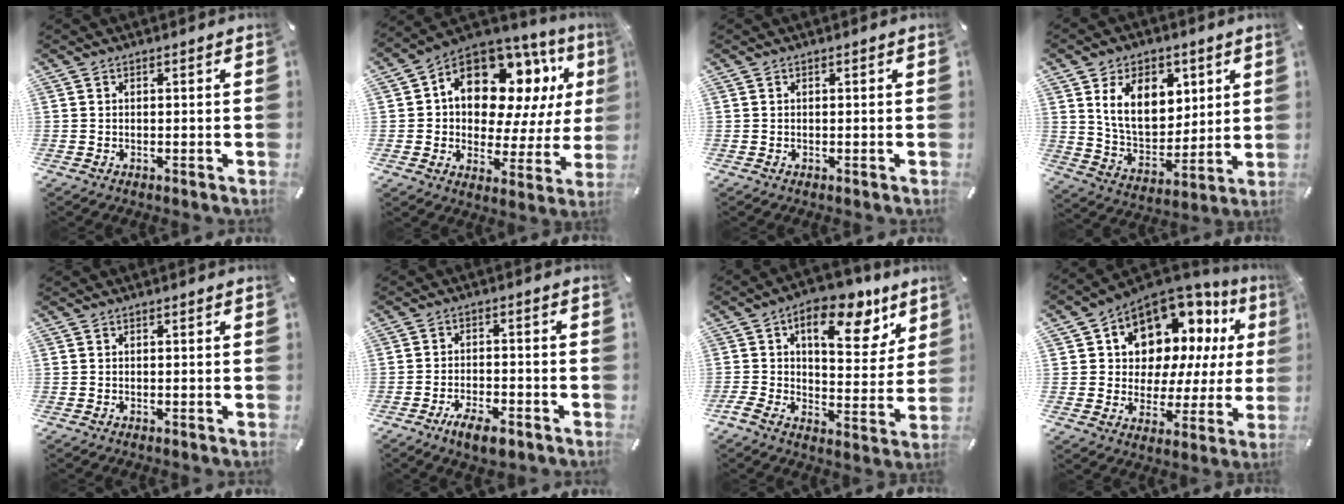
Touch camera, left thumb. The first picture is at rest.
{"total": 15.9, "force": [7.2, 10.7, 9.2], "torque": [-0.160, -0.050, 0.131]}
{"total": 0.0}
{"total": 14.3, "force": [5.9, 10.2, 8.2], "torque": [-0.146, -0.017, 0.110]}
{"total": 0.0}
{"total": 6.2, "force": [-4.1, 2.4, 4.0], "torque": [-0.070, 0.017, -0.071]}
{"total": 16.5, "force": [8.3, 8.7, 11.3], "torque": [-0.148, -0.056, 0.133]}
{"total": 12.3, "force": [8.5, 7.9, 4.0], "torque": [-0.076, -0.080, 0.155]}